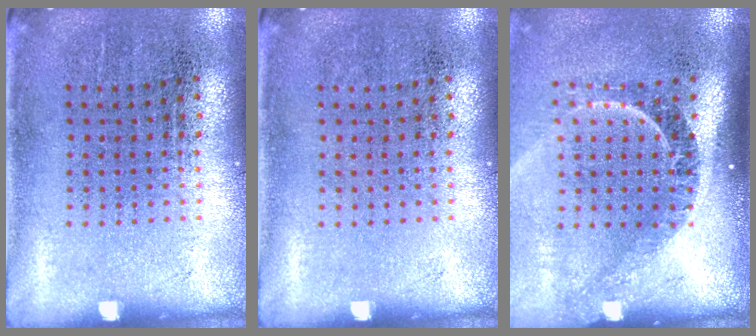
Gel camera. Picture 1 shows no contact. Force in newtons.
{"total": 0.0}
{"total": 2.4, "press": 1.6, "slide": 1.8}